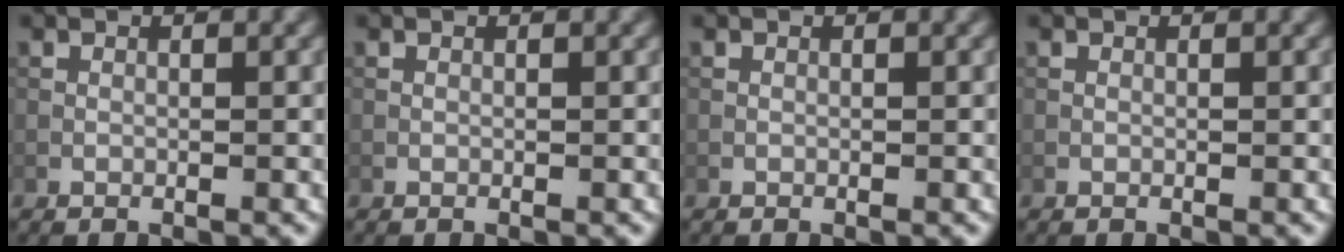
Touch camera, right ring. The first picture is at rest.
{"total": 0.0}
{"total": 0.0}
{"total": 0.0}